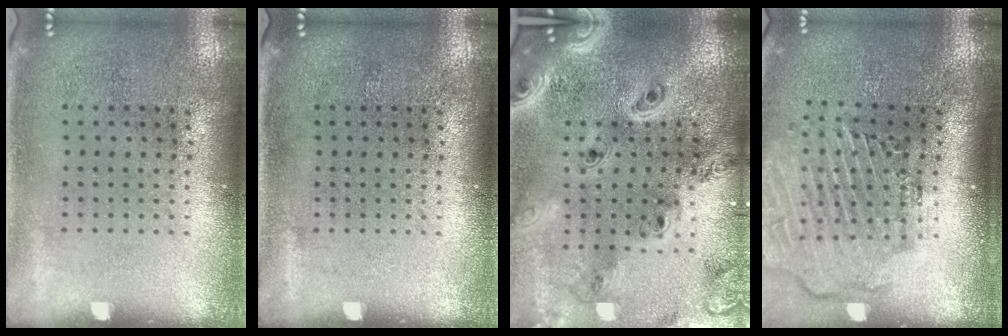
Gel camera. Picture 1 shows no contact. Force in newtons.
{"total": 0.0}
{"total": 4.1, "press": 3.1, "slide": 2.7}
{"total": 2.9, "press": 2.3, "slide": 1.8}